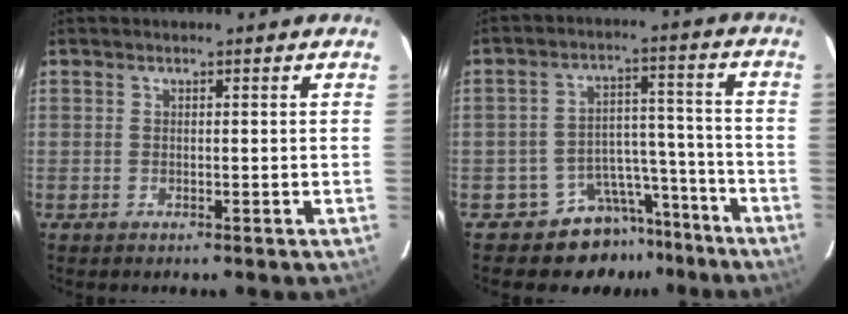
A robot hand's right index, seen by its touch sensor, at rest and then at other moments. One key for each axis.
{"total": 9.5, "fx": -7.5, "fy": 5.8, "fz": 1.0, "tx": 0.011, "ty": 0.073, "tz": -0.108}